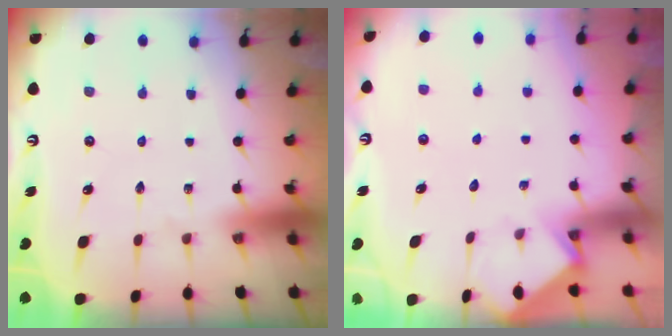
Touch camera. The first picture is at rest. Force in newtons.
{"total": 3.1, "press": 3.0, "slide": 0.3}